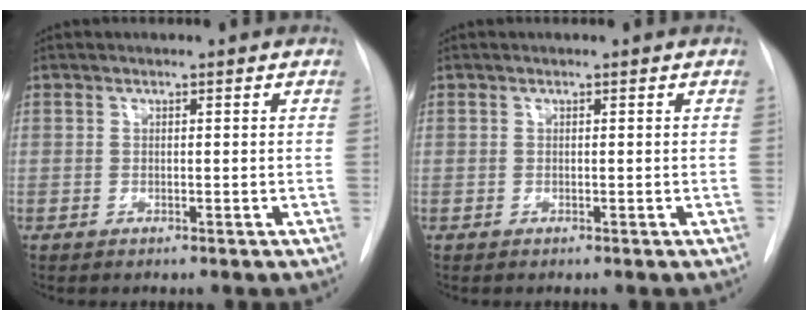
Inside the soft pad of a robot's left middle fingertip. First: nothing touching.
{"total": 0.0}